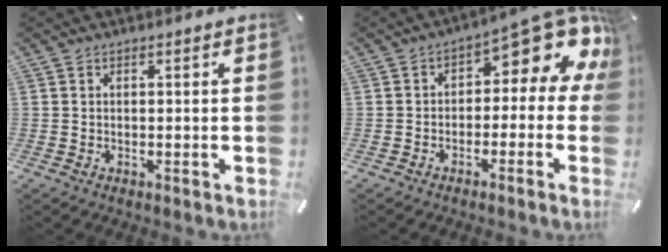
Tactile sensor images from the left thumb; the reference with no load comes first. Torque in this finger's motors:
{"motor_torque": [0.44, 0.38, 0.44, 0.49, 0.12]}